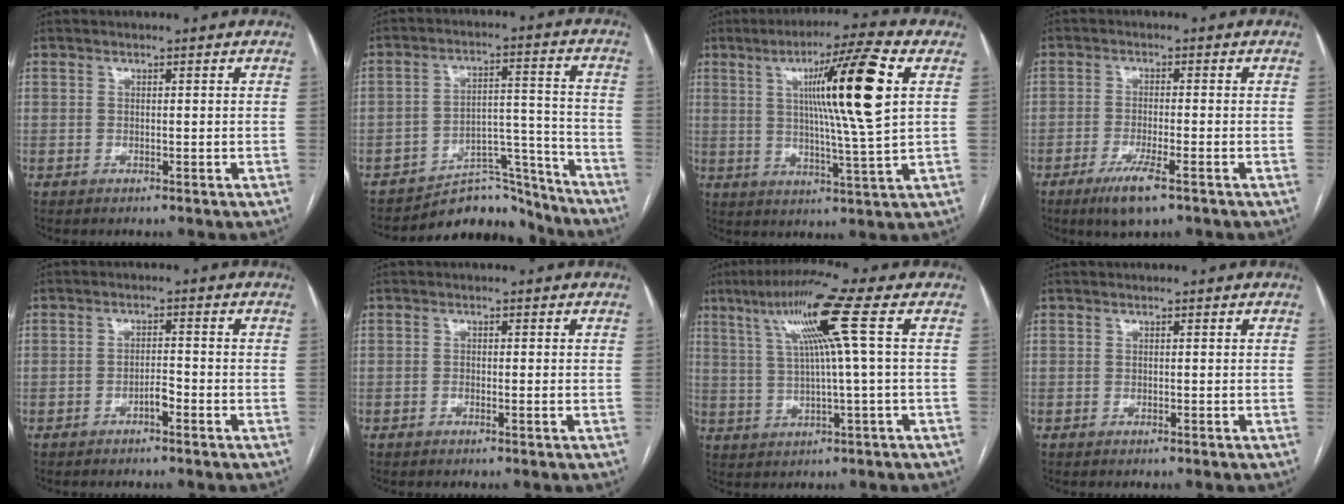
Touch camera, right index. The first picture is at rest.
{"total": 11.2, "force": [-10.7, 3.3, -0.2], "torque": [0.027, 0.066, -0.160]}
{"total": 14.6, "force": [3.9, -1.1, 14.0], "torque": [-0.230, 0.002, 0.061]}
{"total": 5.6, "force": [-3.4, 0.5, 4.4], "torque": [-0.088, -0.012, -0.059]}
{"total": 2.9, "force": [-1.6, 0.7, 2.2], "torque": [-0.035, 0.004, -0.029]}
{"total": 1.0, "force": [-0.3, 0.2, 0.9], "torque": [-0.015, 0.001, -0.005]}
{"total": 10.4, "force": [3.5, -1.8, 9.6], "torque": [-0.173, 0.022, 0.068]}
{"total": 0.0}